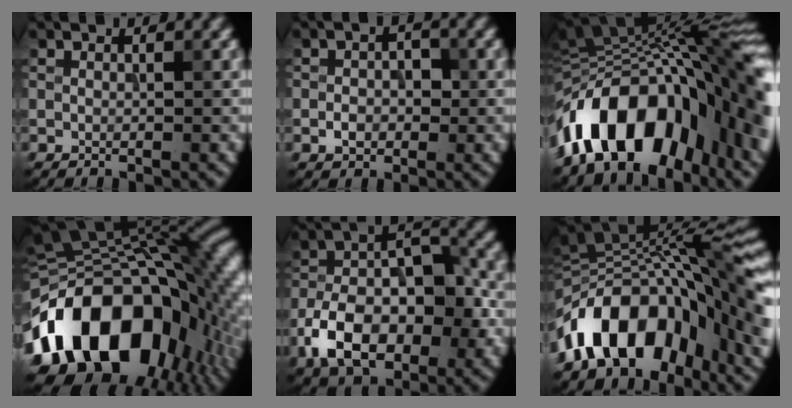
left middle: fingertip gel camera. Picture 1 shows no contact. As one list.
[{"total": 2.5, "force": [-0.7, 1.8, 1.7], "torque": [-0.026, 0.001, -0.014]}, {"total": 16.0, "force": [-6.0, 8.6, 12.0], "torque": [-0.161, 0.023, -0.109]}, {"total": 18.5, "force": [-5.5, 11.4, 13.4], "torque": [-0.228, 0.005, -0.096]}, {"total": 10.7, "force": [-4.2, 5.9, 7.9], "torque": [-0.139, 0.006, -0.080]}, {"total": 13.5, "force": [-4.9, 7.4, 10.2], "torque": [-0.143, 0.023, -0.091]}]